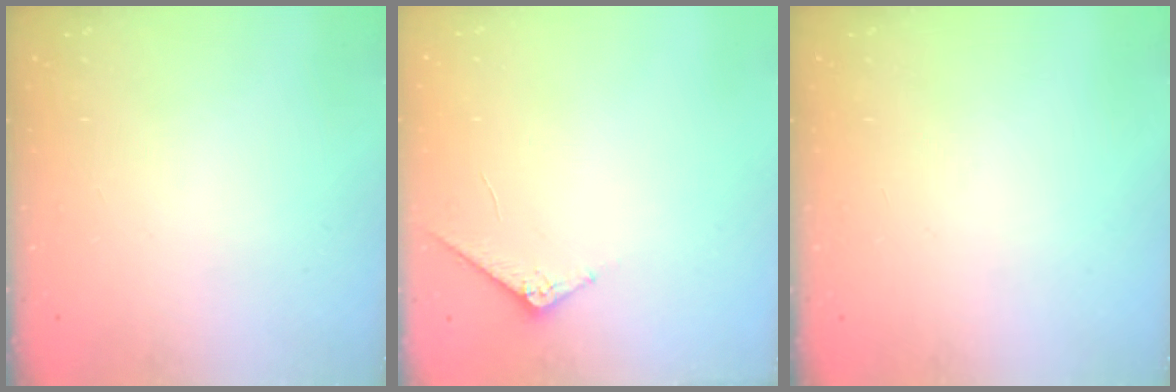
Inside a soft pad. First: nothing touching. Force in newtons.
{"total": 3.9, "press": 3.9, "slide": 0.5}
{"total": 0.0}